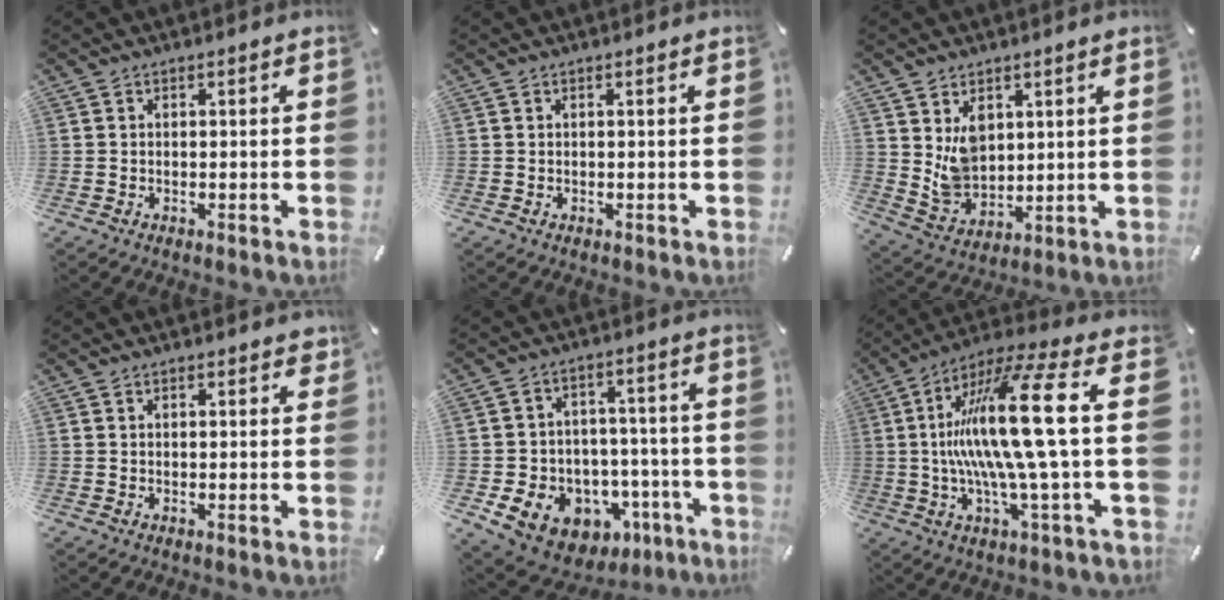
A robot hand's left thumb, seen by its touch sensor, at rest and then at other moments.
{"total": 0.0}
{"total": 7.9, "force": [3.3, 6.4, 3.0], "torque": [-0.065, -0.021, 0.063]}
{"total": 1.5, "force": [1.0, 0.8, 0.9], "torque": [-0.010, 0.001, 0.015]}
{"total": 12.5, "force": [-6.1, 9.5, 5.5], "torque": [-0.078, 0.033, -0.094]}
{"total": 21.9, "force": [1.7, 2.9, 21.7], "torque": [-0.445, -0.019, 0.007]}